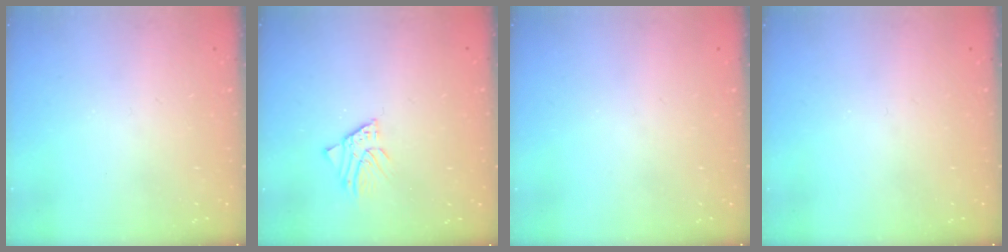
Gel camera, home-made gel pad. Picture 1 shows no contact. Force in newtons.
{"total": 1.4, "press": 1.4, "slide": 0.0}
{"total": 0.0}
{"total": 0.0}